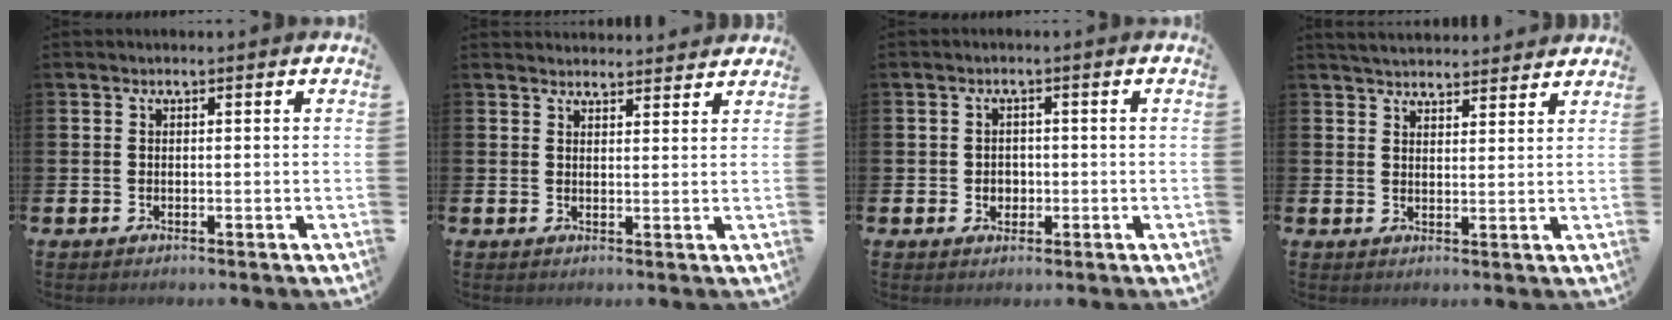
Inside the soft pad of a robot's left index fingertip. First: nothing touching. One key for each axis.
{"total": 2.8, "fx": 2.8, "fy": 0.4, "fz": -0.2, "tx": 0.007, "ty": -0.019, "tz": 0.049}
{"total": 2.0, "fx": -0.1, "fy": 1.8, "fz": 0.7, "tx": 0.005, "ty": 0.000, "tz": -0.010}
{"total": 4.0, "fx": 4.0, "fy": 0.5, "fz": 0.1, "tx": -0.010, "ty": -0.020, "tz": 0.073}